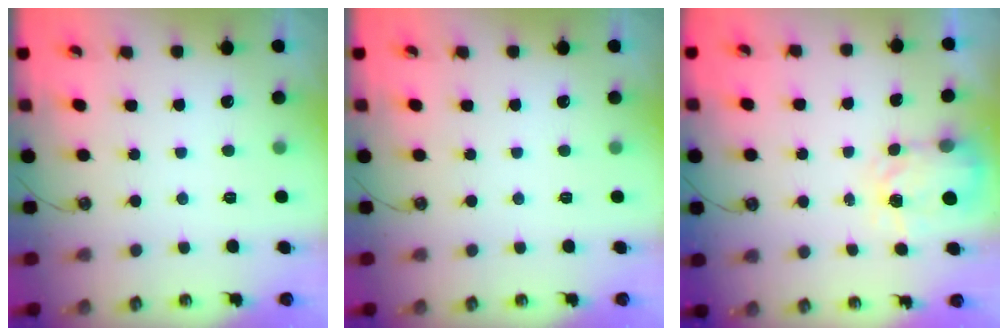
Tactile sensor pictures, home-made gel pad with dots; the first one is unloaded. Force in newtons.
{"total": 0.0}
{"total": 3.6, "press": 3.6, "slide": 0.6}